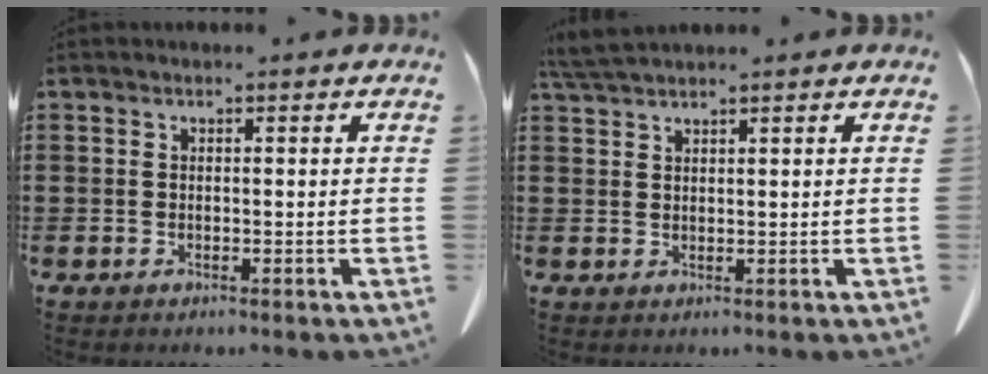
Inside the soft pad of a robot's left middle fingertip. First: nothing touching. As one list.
[{"total": 3.1, "force": [2.8, 0.2, 1.4], "torque": [-0.035, -0.001, 0.054]}]